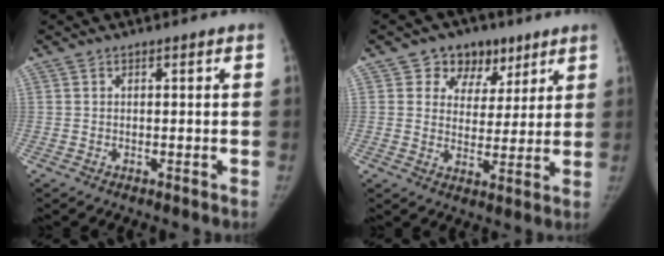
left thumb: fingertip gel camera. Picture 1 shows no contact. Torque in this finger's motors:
{"motor_torque": [-0.01, 0.03, 0.57, -0.32, 0.12]}